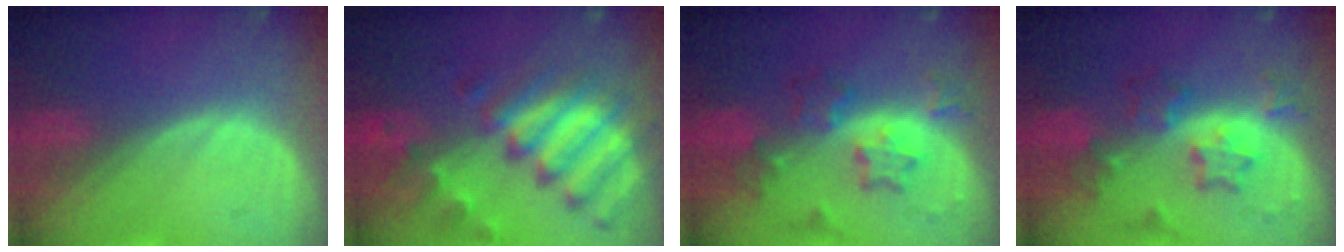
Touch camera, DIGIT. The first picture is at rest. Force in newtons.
{"total": 11.4, "press": 9.8, "slide": 5.9}
{"total": 6.5, "press": 6.5, "slide": 0.2}
{"total": 6.5, "press": 6.5, "slide": 0.2}